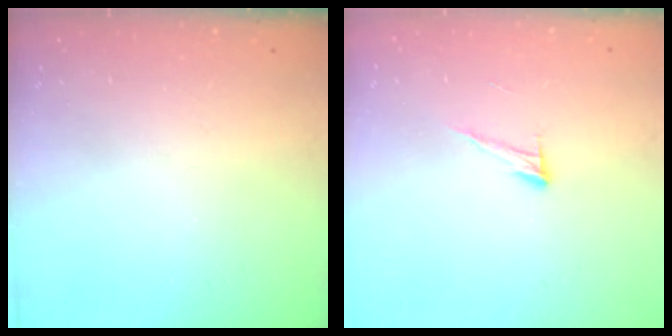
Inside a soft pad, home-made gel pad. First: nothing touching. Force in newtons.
{"total": 7.1, "press": 7.0, "slide": 0.4}